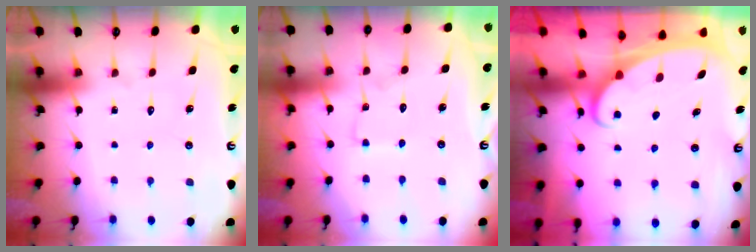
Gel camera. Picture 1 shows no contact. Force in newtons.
{"total": 2.4, "press": 2.4, "slide": 0.2}
{"total": 2.3, "press": 2.3, "slide": 0.3}